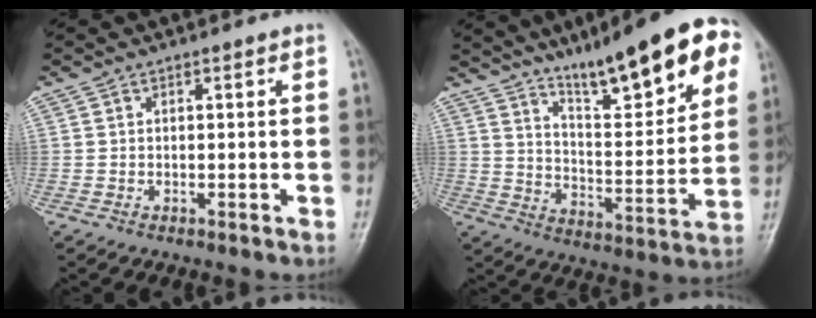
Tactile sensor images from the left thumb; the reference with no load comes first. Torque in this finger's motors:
{"motor_torque": [0.92, 0.90, 1.62, -1.15, 0.29]}